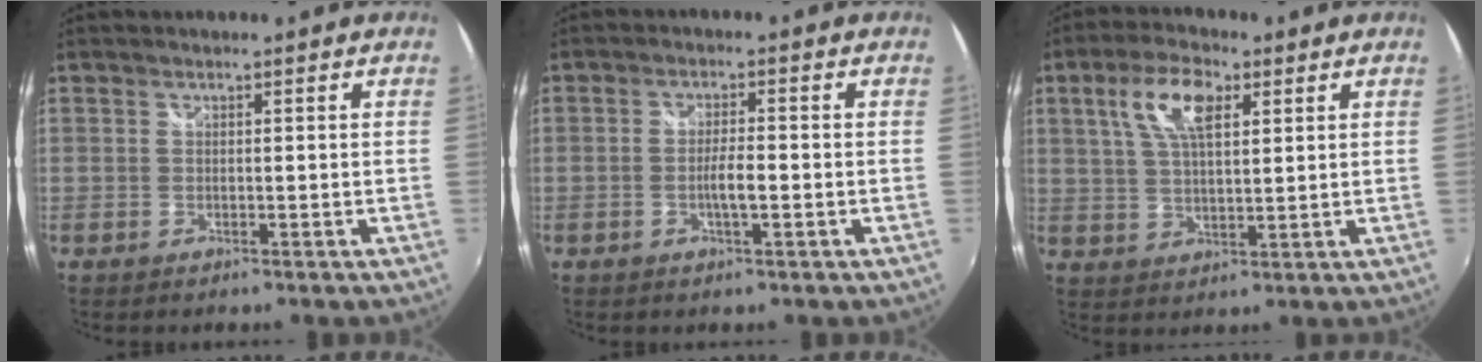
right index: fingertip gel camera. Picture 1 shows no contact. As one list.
[{"total": 3.2, "force": [-1.0, 0.4, 3.0], "torque": [-0.057, 0.002, -0.017]}, {"total": 9.1, "force": [3.8, 3.8, 7.3], "torque": [-0.142, 0.016, 0.071]}]